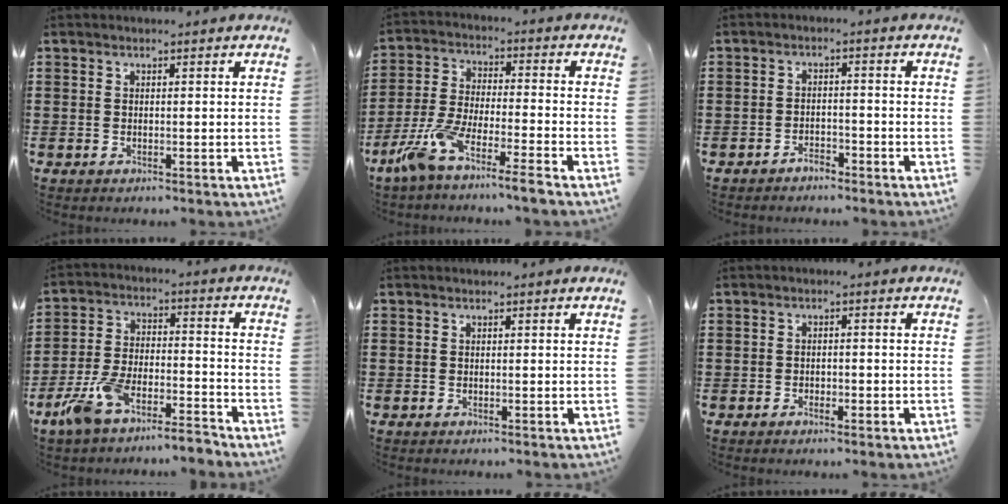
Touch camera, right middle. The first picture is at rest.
{"total": 8.0, "force": [-6.8, -0.3, 4.2], "torque": [-0.107, -0.013, -0.140]}
{"total": 2.0, "force": [-1.9, 0.5, 0.4], "torque": [-0.015, 0.001, -0.040]}
{"total": 7.9, "force": [-6.9, 1.0, 3.7], "torque": [-0.084, 0.003, -0.135]}
{"total": 0.0}
{"total": 1.1, "force": [-0.8, 0.4, 0.7], "torque": [-0.016, -0.002, -0.015]}